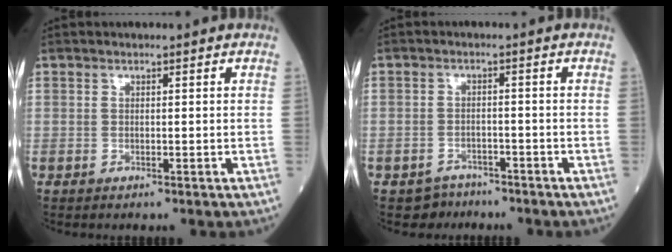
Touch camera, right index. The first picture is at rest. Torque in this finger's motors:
{"motor_torque": [-0.48, -0.54, -0.25, -0.08]}